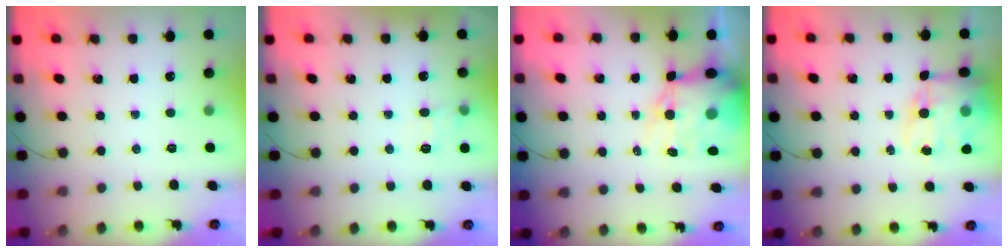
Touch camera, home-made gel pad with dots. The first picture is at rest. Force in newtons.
{"total": 7.0, "press": 6.8, "slide": 1.7}
{"total": 12.6, "press": 12.1, "slide": 3.5}
{"total": 14.9, "press": 14.5, "slide": 3.5}